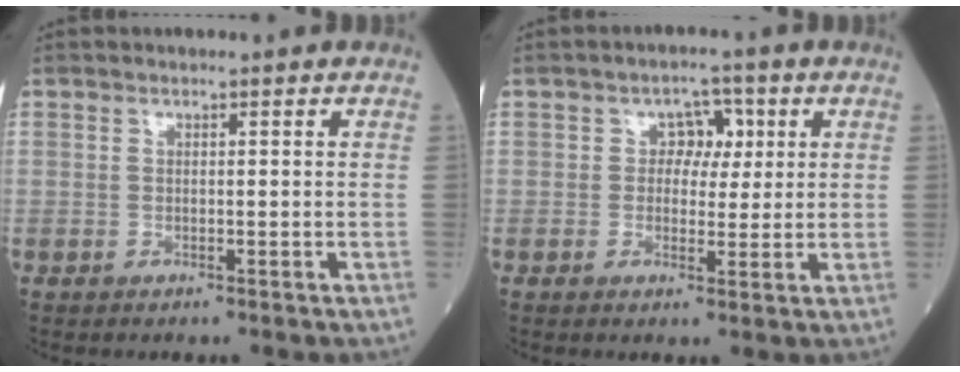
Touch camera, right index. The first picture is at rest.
{"total": 4.9, "force": [1.5, 3.5, 3.0], "torque": [-0.031, 0.014, 0.022]}